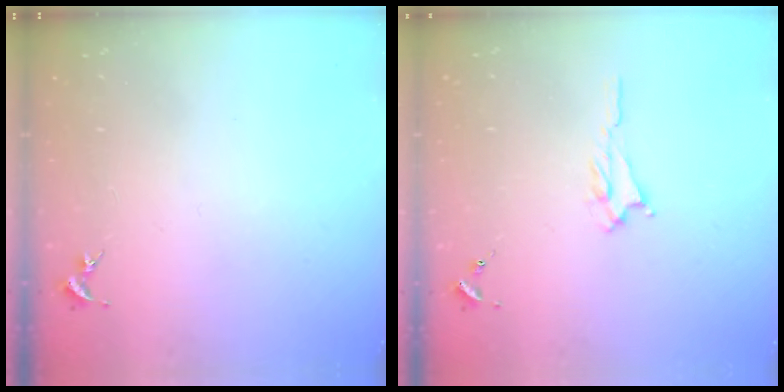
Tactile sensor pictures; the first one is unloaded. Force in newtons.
{"total": 1.6, "press": 1.5, "slide": 0.4}